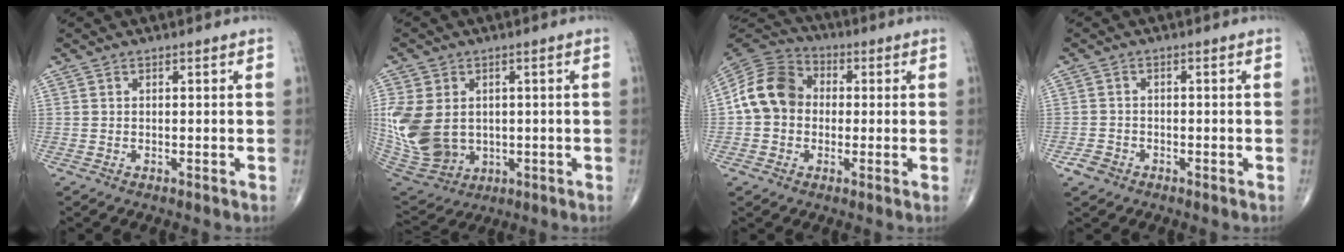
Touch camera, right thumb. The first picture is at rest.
{"total": 16.5, "force": [0.5, 12.6, 10.6], "torque": [-0.235, -0.009, 0.039]}
{"total": 11.6, "force": [0.1, 9.7, 6.5], "torque": [-0.106, 0.033, -0.012]}
{"total": 2.5, "force": [-1.5, 1.9, 0.7], "torque": [-0.011, 0.009, -0.027]}